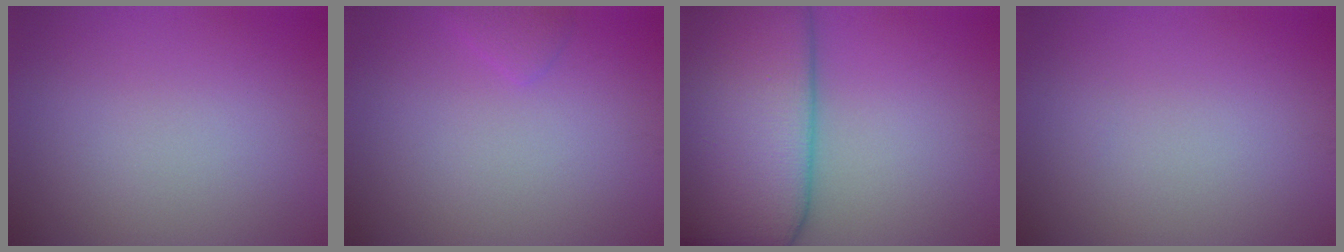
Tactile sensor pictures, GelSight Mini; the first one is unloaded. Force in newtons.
{"total": 1.0, "press": 1.0, "slide": 0.2}
{"total": 16.4, "press": 16.4, "slide": 1.0}
{"total": 0.0}